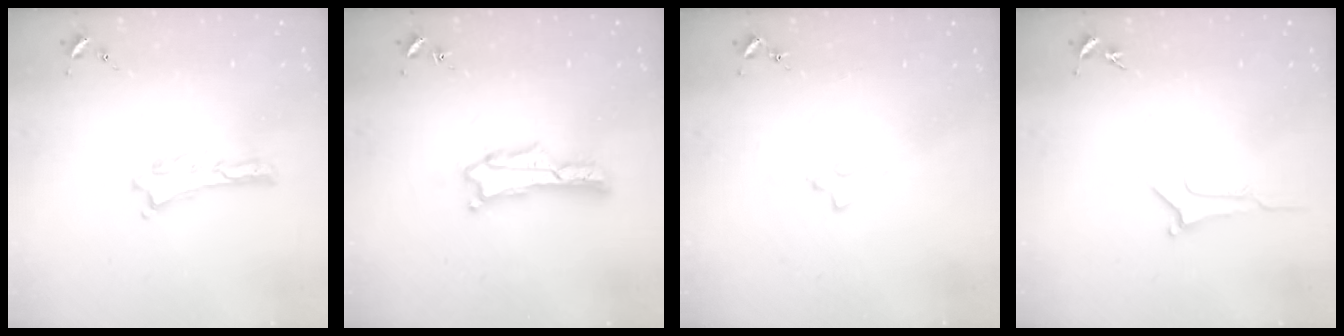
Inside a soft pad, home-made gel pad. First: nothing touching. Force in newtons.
{"total": 1.7, "press": 1.7, "slide": 0.3}
{"total": 2.1, "press": 2.1, "slide": 0.3}
{"total": 1.0, "press": 1.0, "slide": 0.0}